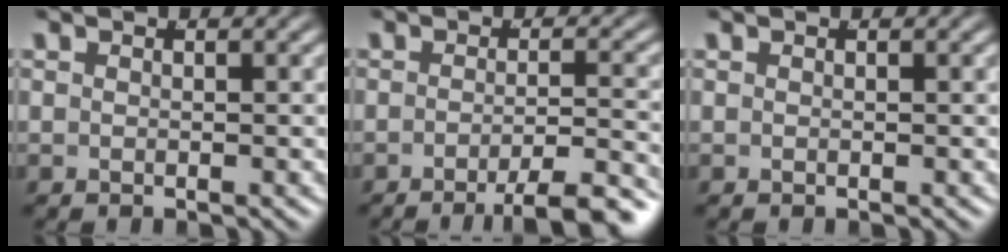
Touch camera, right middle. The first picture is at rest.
{"total": 5.6, "force": [-4.4, 0.6, 3.5], "torque": [-0.043, -0.009, -0.068]}
{"total": 0.0}